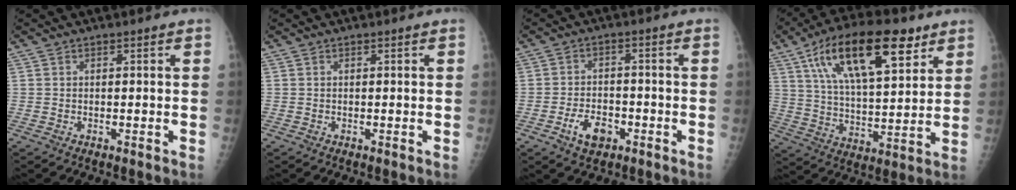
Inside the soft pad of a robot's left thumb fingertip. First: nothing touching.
{"total": 0.0}
{"total": 5.9, "force": [-2.9, 3.7, 3.6], "torque": [-0.052, 0.018, -0.048]}
{"total": 21.2, "force": [10.8, 8.6, 16.1], "torque": [-0.248, -0.023, 0.186]}